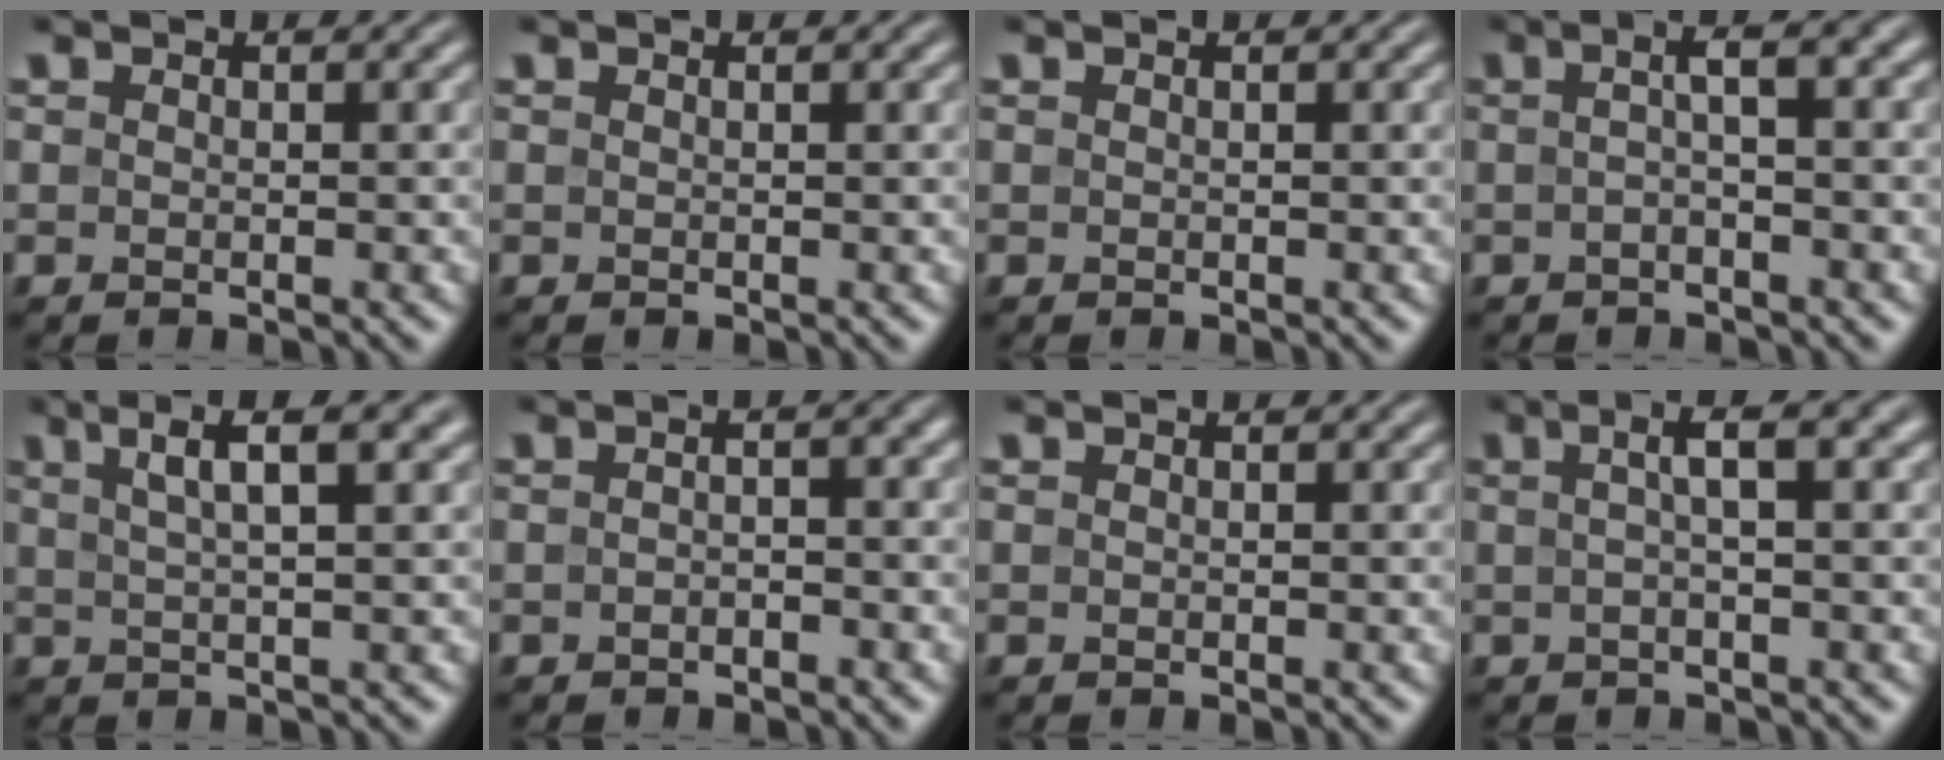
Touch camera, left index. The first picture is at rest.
{"total": 0.6, "force": [0.4, 0.1, 0.4], "torque": [-0.003, 0.005, 0.004]}
{"total": 0.0}
{"total": 3.4, "force": [0.2, 0.7, 3.3], "torque": [-0.052, 0.011, 0.000]}
{"total": 5.5, "force": [2.8, 1.2, 4.6], "torque": [-0.064, 0.014, 0.039]}
{"total": 1.9, "force": [-0.6, 0.6, 1.7], "torque": [-0.028, -0.001, -0.014]}
{"total": 0.0}
{"total": 3.9, "force": [0.9, 0.9, 3.7], "torque": [-0.057, 0.013, 0.011]}